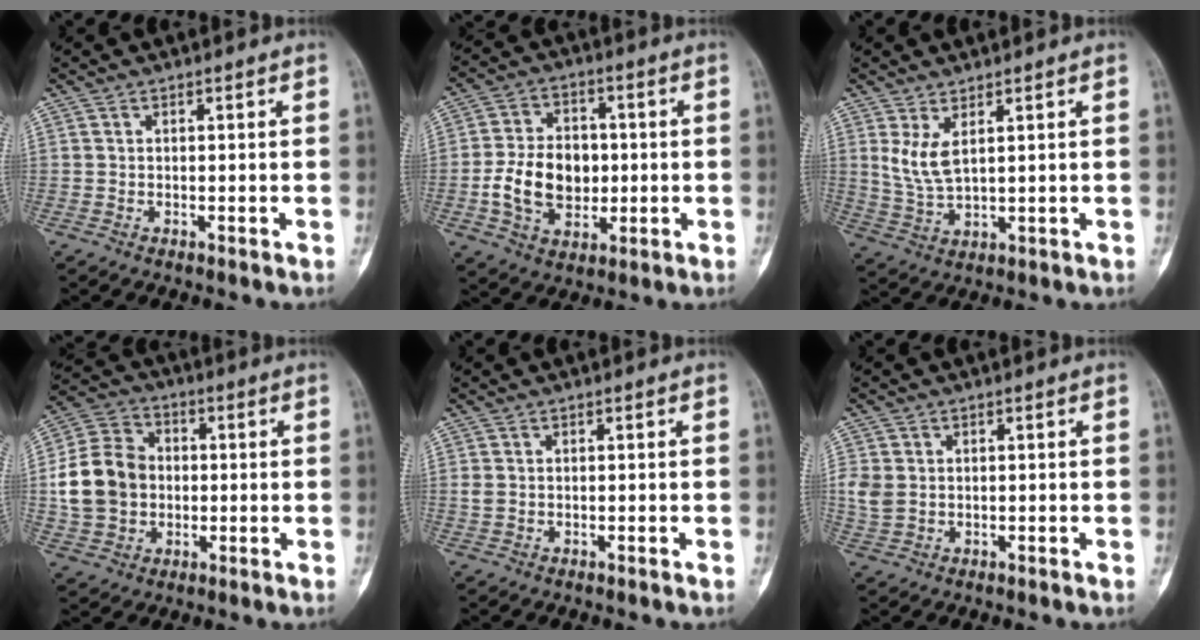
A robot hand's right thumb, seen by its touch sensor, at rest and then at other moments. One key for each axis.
{"total": 12.8, "fx": -1.2, "fy": 9.3, "fz": 8.6, "tx": -0.128, "ty": 0.014, "tz": -0.019}
{"total": 5.5, "fx": 2.3, "fy": 2.0, "fz": 4.6, "tx": -0.099, "ty": -0.018, "tz": 0.060}
{"total": 13.6, "fx": -0.4, "fy": 11.2, "fz": 7.7, "tx": -0.130, "ty": 0.023, "tz": -0.008}
{"total": 1.0, "fx": -0.2, "fy": 0.7, "fz": 0.7, "tx": -0.021, "ty": 0.007, "tz": 0.000}
{"total": 3.8, "fx": 0.1, "fy": 3.0, "fz": 2.3, "tx": -0.049, "ty": 0.004, "tz": 0.003}